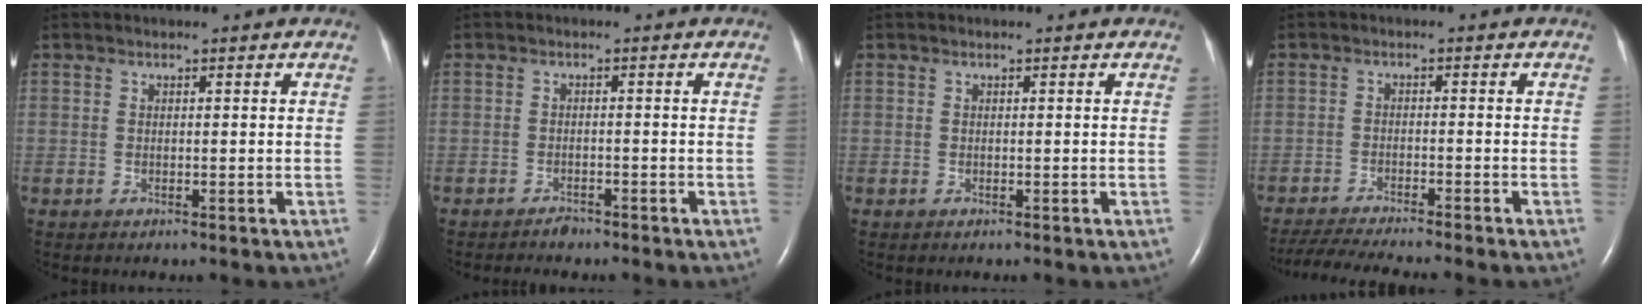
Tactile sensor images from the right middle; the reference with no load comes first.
{"total": 1.5, "force": [-1.4, 0.3, 0.3], "torque": [-0.012, -0.004, -0.021]}
{"total": 0.0}
{"total": 9.6, "force": [-8.6, -1.0, 4.1], "torque": [-0.056, -0.022, -0.141]}